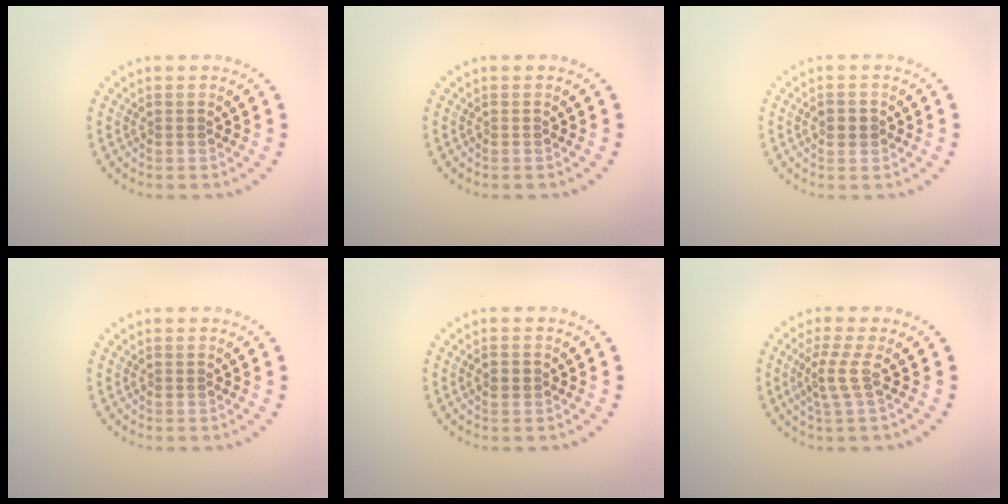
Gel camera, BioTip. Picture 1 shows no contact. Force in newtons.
{"total": 0.0}
{"total": 2.0, "press": 2.0, "slide": 0.1}
{"total": 0.0}
{"total": 1.5, "press": 1.5, "slide": 0.1}
{"total": 2.2, "press": 1.6, "slide": 1.6}